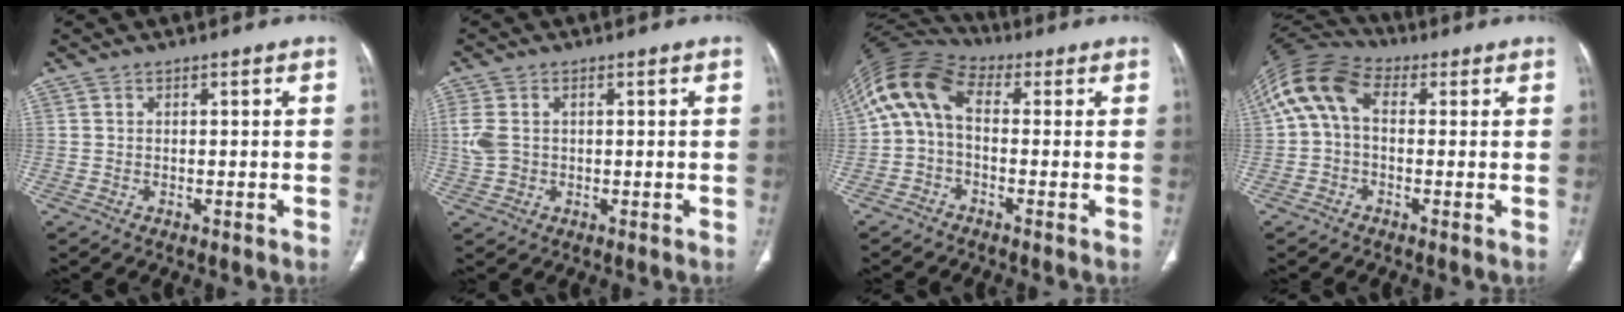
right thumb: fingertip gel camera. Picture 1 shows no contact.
{"total": 4.8, "force": [0.4, 3.5, 3.2], "torque": [-0.084, 0.008, 0.012]}
{"total": 10.6, "force": [0.8, 6.3, 8.4], "torque": [-0.165, 0.037, -0.002]}
{"total": 11.2, "force": [1.6, 7.3, 8.3], "torque": [-0.164, 0.037, 0.016]}